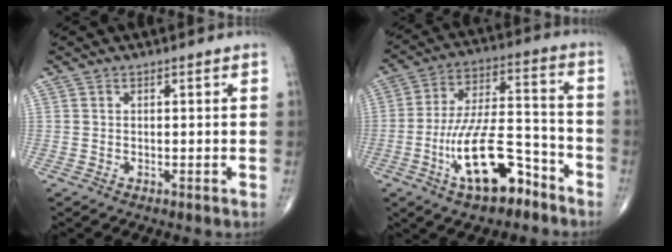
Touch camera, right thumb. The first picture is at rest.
{"total": 16.3, "force": [-8.1, 6.7, 12.4], "torque": [-0.209, 0.062, -0.137]}